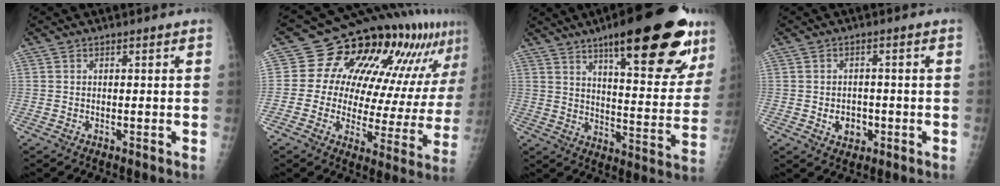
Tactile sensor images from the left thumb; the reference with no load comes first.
{"total": 21.4, "force": [10.8, 11.1, 14.8], "torque": [-0.176, -0.014, 0.135]}
{"total": 26.2, "force": [15.3, 7.4, 19.9], "torque": [-0.238, -0.053, 0.218]}
{"total": 4.2, "force": [-1.1, 3.4, 2.2], "torque": [-0.012, 0.006, -0.010]}